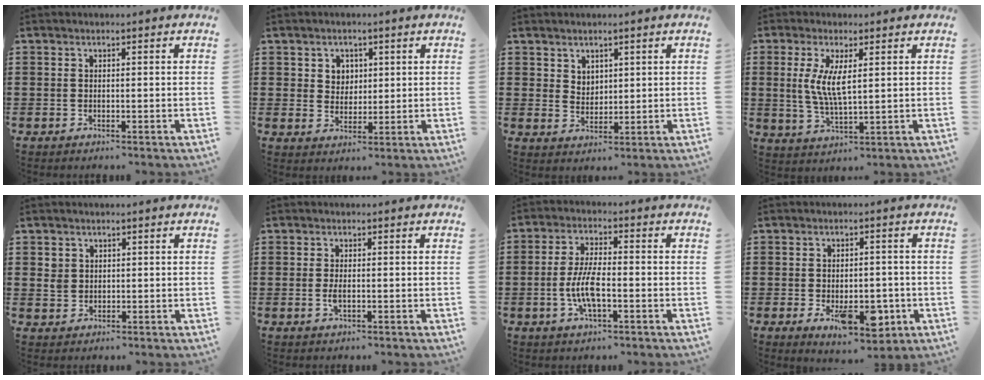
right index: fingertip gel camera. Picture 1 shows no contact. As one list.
[{"total": 3.2, "force": [1.4, 2.8, 0.6], "torque": [-0.024, 0.013, 0.025]}, {"total": 2.8, "force": [2.1, 1.9, 0.2], "torque": [-0.012, 0.007, 0.040]}, {"total": 5.9, "force": [1.2, 1.9, 5.5], "torque": [-0.117, 0.002, 0.018]}, {"total": 2.1, "force": [0.9, 1.9, 0.4], "torque": [-0.014, 0.010, 0.016]}, {"total": 2.0, "force": [-0.3, 0.7, 1.8], "torque": [-0.047, -0.006, -0.011]}, {"total": 6.8, "force": [-1.7, 2.4, 6.1], "torque": [-0.139, -0.005, -0.039]}, {"total": 8.9, "force": [-3.0, 4.5, 7.1], "torque": [-0.097, -0.005, -0.047]}]